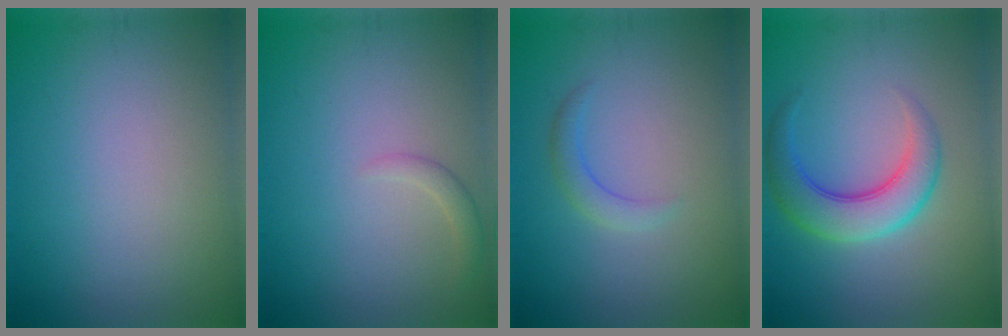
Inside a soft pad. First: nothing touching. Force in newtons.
{"total": 1.2, "press": 1.2, "slide": 0.1}
{"total": 1.5, "press": 1.5, "slide": 0.1}
{"total": 5.0, "press": 5.0, "slide": 0.1}